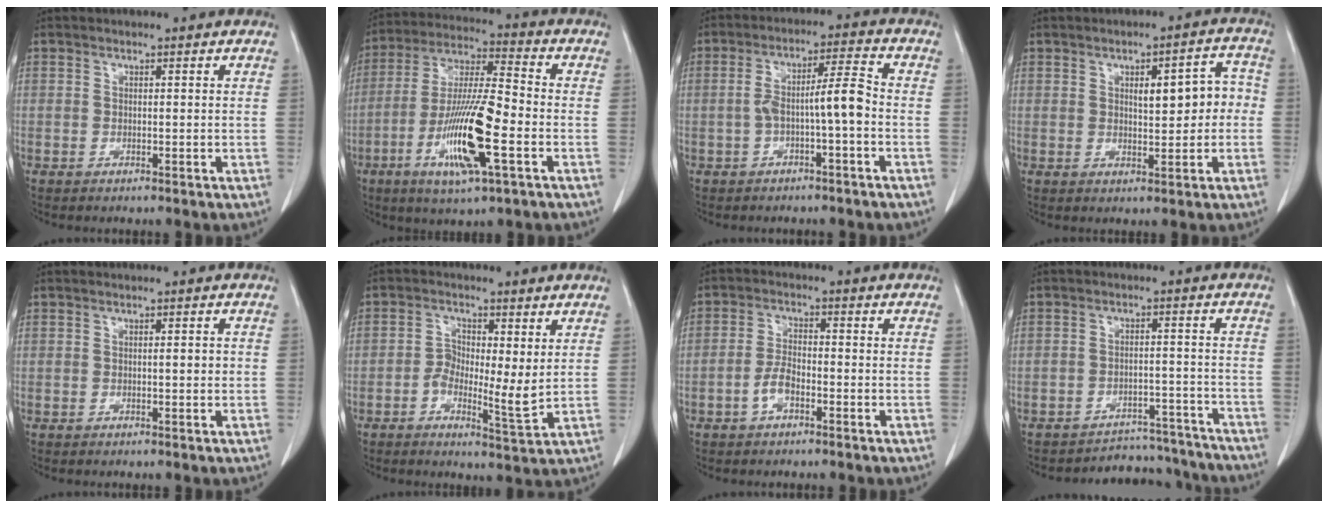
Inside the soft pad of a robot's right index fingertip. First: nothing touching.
{"total": 15.4, "force": [-5.2, 1.8, 14.4], "torque": [-0.281, -0.014, -0.094]}
{"total": 6.4, "force": [-1.6, 0.5, 6.2], "torque": [-0.112, 0.028, -0.023]}
{"total": 6.7, "force": [0.5, 2.5, 6.2], "torque": [-0.080, 0.027, 0.010]}
{"total": 1.1, "force": [0.0, 0.2, 1.1], "torque": [-0.012, 0.002, 0.000]}
{"total": 5.7, "force": [0.0, 2.0, 5.4], "torque": [-0.091, -0.002, -0.004]}
{"total": 3.7, "force": [-1.8, 1.6, 2.8], "torque": [-0.061, 0.005, -0.036]}
{"total": 11.5, "force": [-11.1, 3.1, -0.4], "torque": [0.026, 0.038, -0.133]}